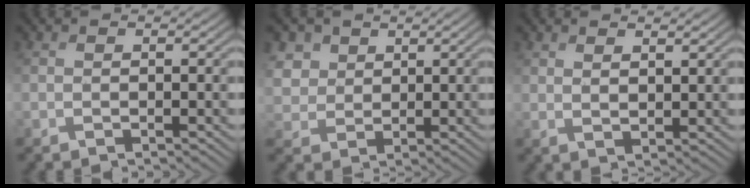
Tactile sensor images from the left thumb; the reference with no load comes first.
{"total": 4.4, "force": [2.1, 3.8, 0.9], "torque": [-0.062, 0.004, 0.042]}
{"total": 2.2, "force": [1.8, 0.5, 1.3], "torque": [-0.022, -0.001, 0.035]}